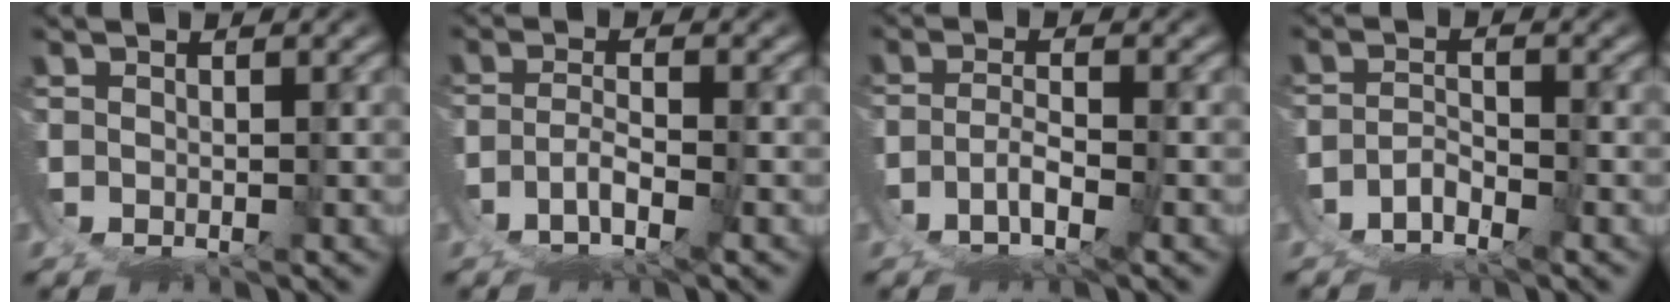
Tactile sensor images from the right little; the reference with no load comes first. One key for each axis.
{"total": 3.5, "fx": -2.6, "fy": -0.1, "fz": 2.3, "tx": -0.028, "ty": -0.008, "tz": -0.040}
{"total": 3.4, "fx": -2.5, "fy": -0.4, "fz": 2.3, "tx": -0.028, "ty": -0.010, "tz": -0.037}
{"total": 5.1, "fx": -3.6, "fy": 3.2, "fz": 1.8, "tx": -0.038, "ty": -0.012, "tz": -0.064}